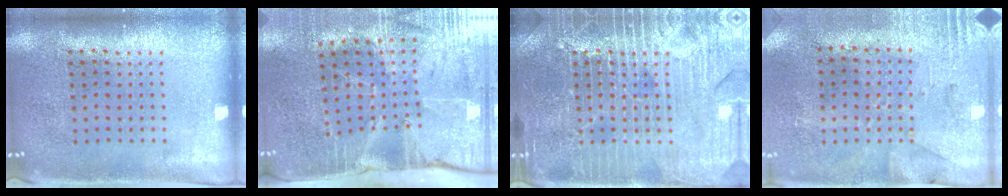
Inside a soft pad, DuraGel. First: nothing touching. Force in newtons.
{"total": 4.2, "press": 3.6, "slide": 2.2}
{"total": 5.1, "press": 5.0, "slide": 0.6}
{"total": 2.7, "press": 2.3, "slide": 1.5}